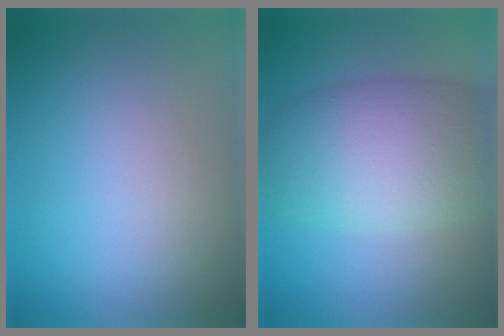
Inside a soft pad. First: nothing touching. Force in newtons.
{"total": 8.4, "press": 8.4, "slide": 0.4}